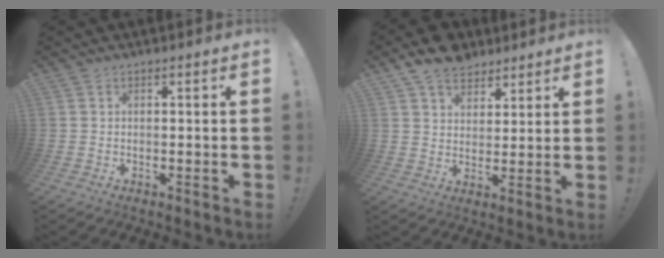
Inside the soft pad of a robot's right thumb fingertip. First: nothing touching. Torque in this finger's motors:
{"motor_torque": [0.62, 0.66, 0.41, 0.41, 0.01]}